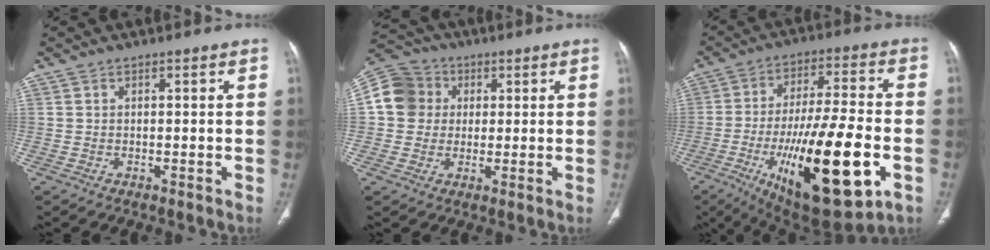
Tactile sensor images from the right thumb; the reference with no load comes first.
{"total": 10.1, "force": [1.5, 9.4, 3.5], "torque": [-0.058, 0.016, 0.018]}
{"total": 26.8, "force": [-8.3, 8.4, 24.0], "torque": [-0.395, -0.001, -0.116]}